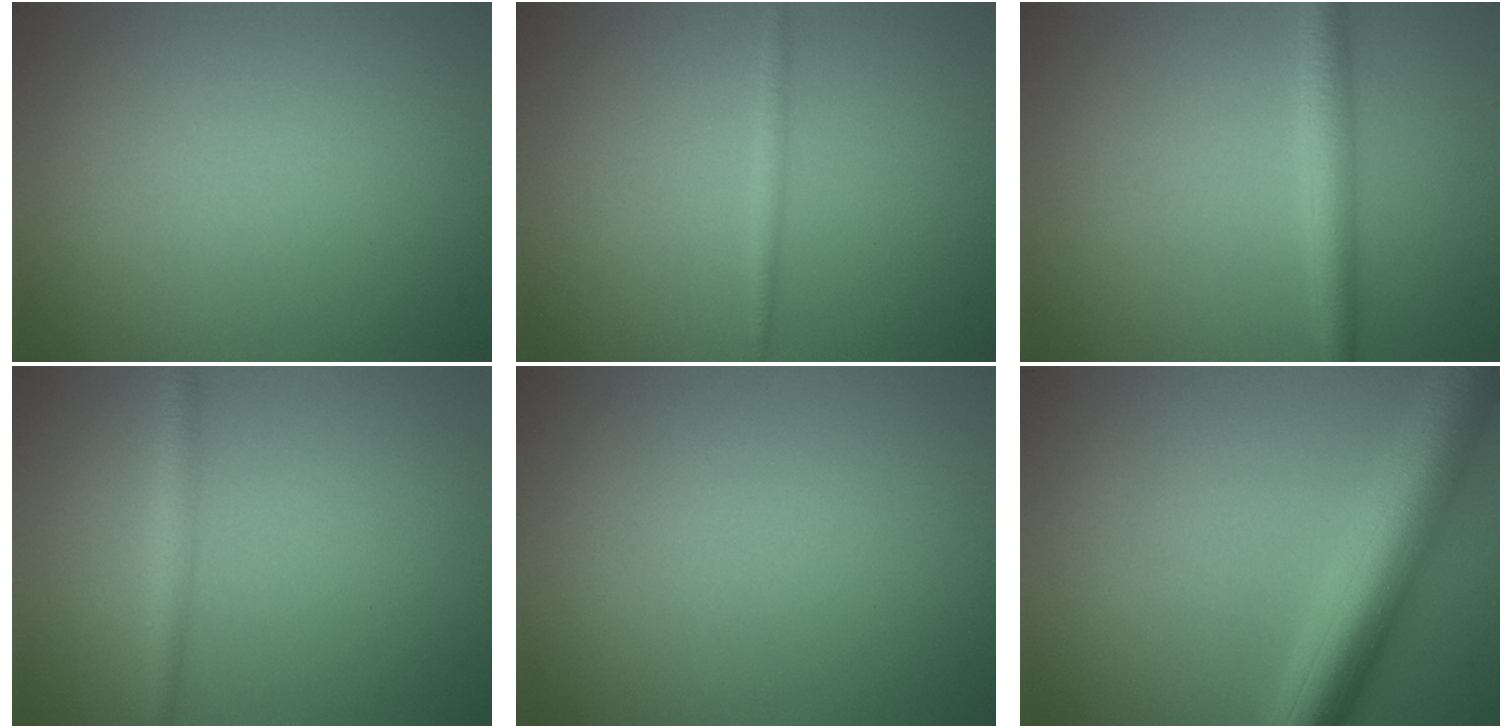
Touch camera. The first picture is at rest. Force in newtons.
{"total": 1.0, "press": 1.0, "slide": 0.0}
{"total": 2.8, "press": 2.8, "slide": 0.0}
{"total": 1.9, "press": 1.8, "slide": 0.1}
{"total": 0.0}
{"total": 7.7, "press": 7.7, "slide": 0.3}